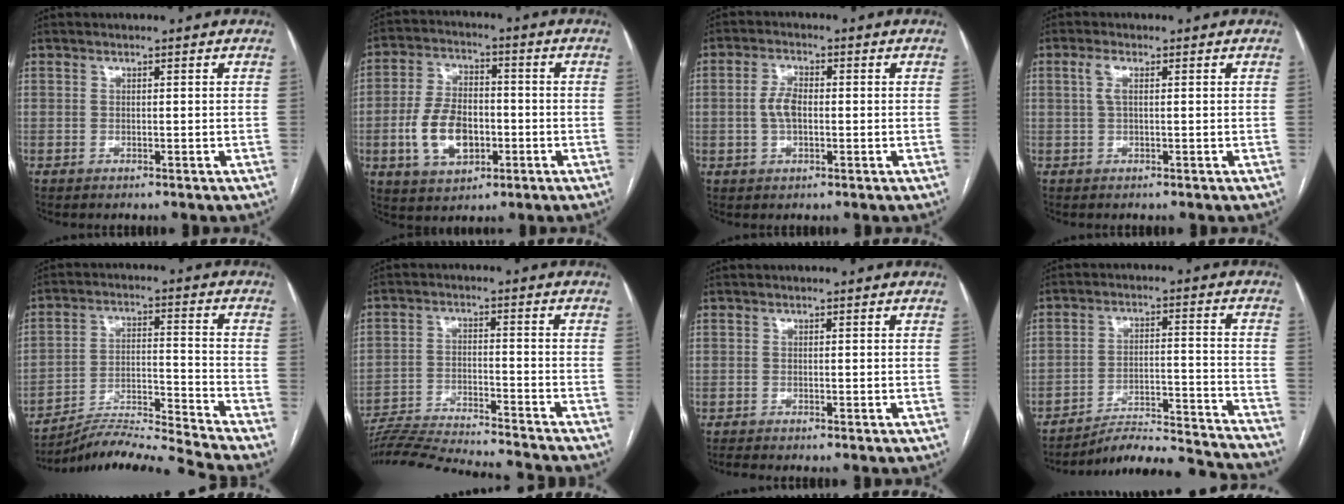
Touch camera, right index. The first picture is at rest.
{"total": 10.5, "force": [-2.6, 6.2, 8.0], "torque": [-0.168, 0.011, -0.041]}
{"total": 4.1, "force": [-0.2, 2.0, 3.5], "torque": [-0.077, 0.008, -0.005]}
{"total": 2.3, "force": [0.7, 0.7, 2.1], "torque": [-0.051, 0.010, 0.015]}
{"total": 13.4, "force": [-12.7, -3.4, 2.6], "torque": [-0.041, 0.014, -0.222]}
{"total": 19.4, "force": [-18.3, 0.3, 6.3], "torque": [-0.125, -0.026, -0.277]}
{"total": 1.4, "force": [-1.3, -0.4, 0.3], "torque": [-0.001, -0.001, -0.020]}
{"total": 20.5, "force": [-19.8, -0.1, 5.2], "torque": [-0.060, -0.003, -0.276]}